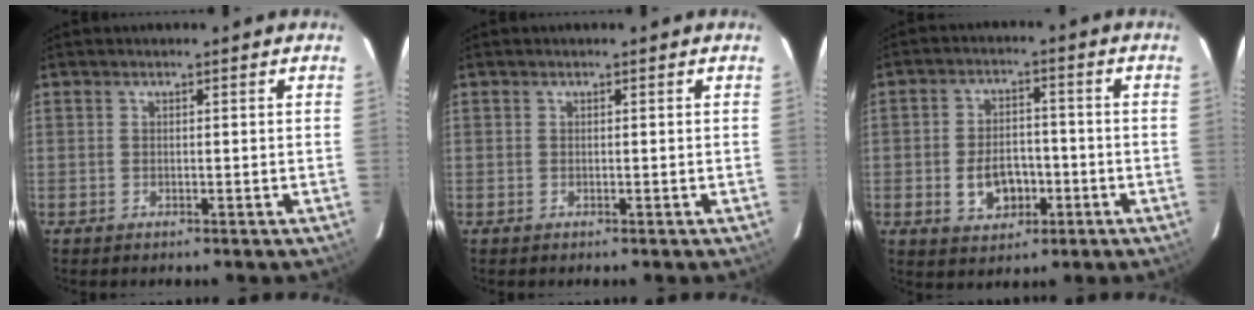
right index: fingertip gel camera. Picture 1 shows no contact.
{"total": 0.0}
{"total": 7.6, "force": [-2.3, 5.3, 5.0], "torque": [-0.101, 0.008, -0.026]}